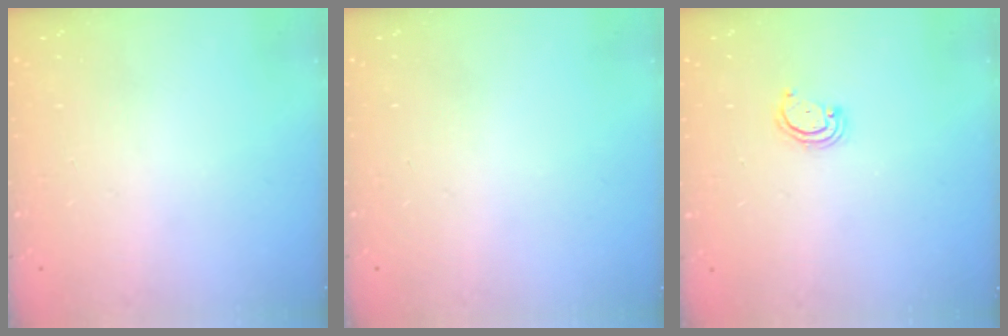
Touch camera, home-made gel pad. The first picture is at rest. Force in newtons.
{"total": 0.0}
{"total": 3.1, "press": 3.1, "slide": 0.4}